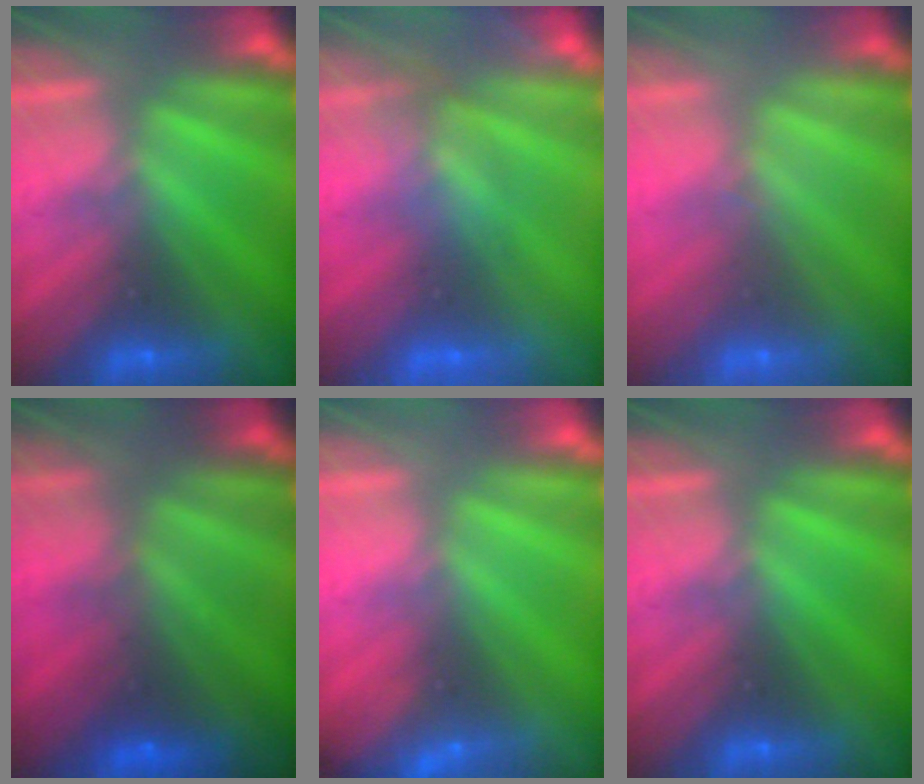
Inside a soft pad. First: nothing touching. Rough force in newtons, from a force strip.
{"total": 3.3}
{"total": 1.9}
{"total": 6.9}
{"total": 2.9}
{"total": 0.0}